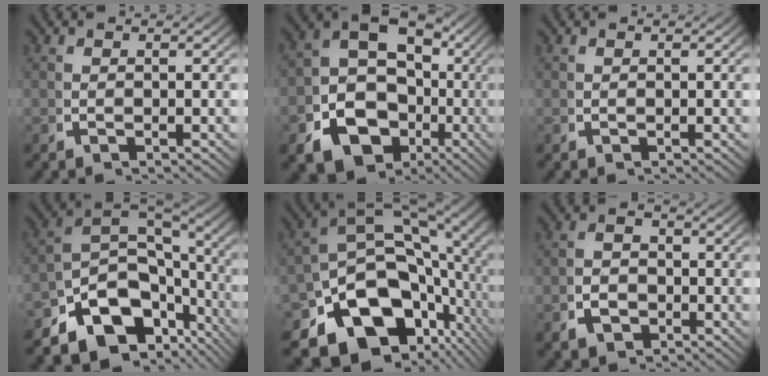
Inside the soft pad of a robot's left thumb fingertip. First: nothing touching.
{"total": 13.8, "force": [-2.8, 11.6, 6.9], "torque": [-0.151, -0.052, -0.037]}
{"total": 0.0}
{"total": 13.8, "force": [-1.9, 9.5, 9.8], "torque": [-0.181, -0.043, -0.018]}
{"total": 18.3, "force": [-3.3, 13.0, 12.4], "torque": [-0.202, -0.048, -0.040]}
{"total": 2.8, "force": [-1.0, 2.2, 1.4], "torque": [-0.026, -0.012, -0.011]}